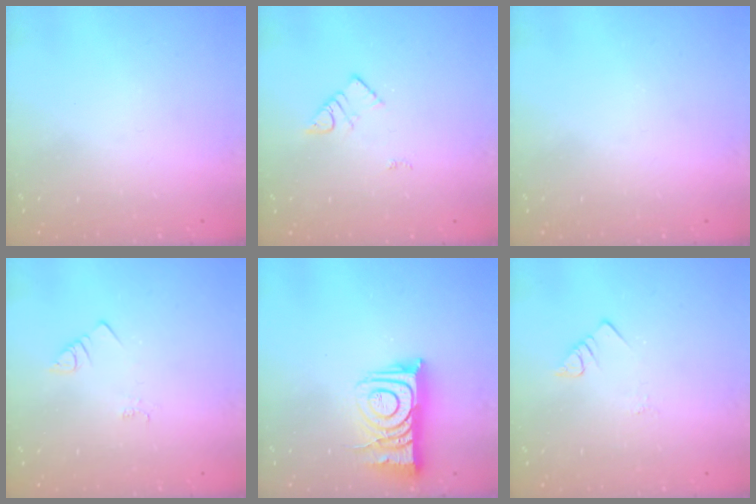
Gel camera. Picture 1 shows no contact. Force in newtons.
{"total": 3.0, "press": 3.0, "slide": 0.2}
{"total": 0.0}
{"total": 1.4, "press": 1.4, "slide": 0.3}
{"total": 10.9, "press": 10.9, "slide": 1.1}
{"total": 2.8, "press": 2.8, "slide": 0.4}